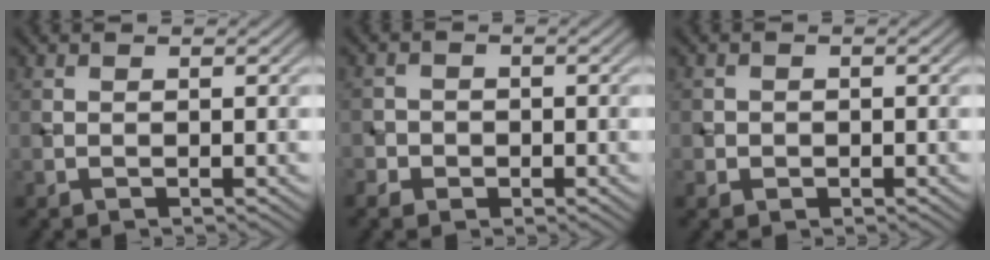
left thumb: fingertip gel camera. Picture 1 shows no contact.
{"total": 2.6, "force": [-1.2, 2.2, 0.6], "torque": [-0.008, 0.001, -0.031]}
{"total": 1.4, "force": [-0.3, 1.3, 0.3], "torque": [0.001, -0.005, -0.007]}